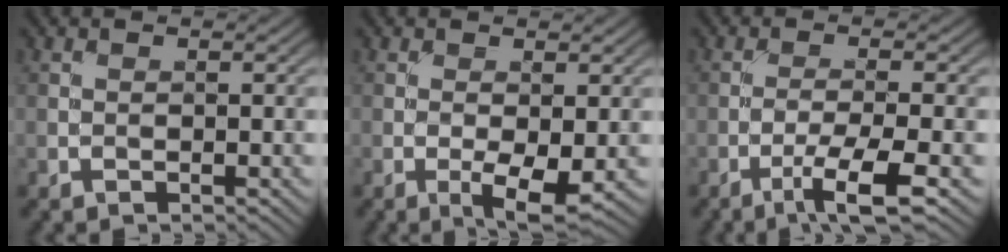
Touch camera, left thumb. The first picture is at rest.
{"total": 3.8, "force": [-1.0, 1.2, 3.5], "torque": [-0.062, -0.006, -0.015]}
{"total": 5.4, "force": [-3.0, 0.6, 4.5], "torque": [-0.077, 0.005, -0.057]}